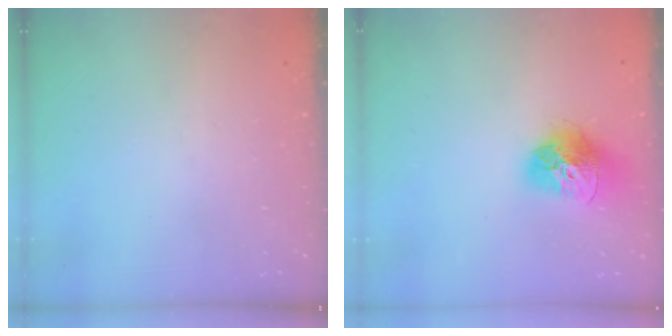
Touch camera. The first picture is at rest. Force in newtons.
{"total": 16.0, "press": 15.9, "slide": 1.7}